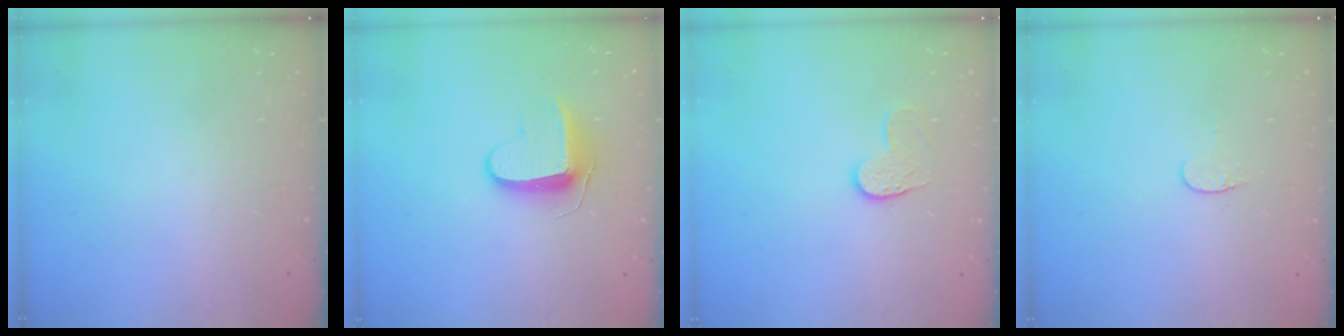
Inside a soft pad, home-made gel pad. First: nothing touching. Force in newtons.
{"total": 8.9, "press": 8.9, "slide": 0.8}
{"total": 6.6, "press": 6.6, "slide": 0.3}
{"total": 3.2, "press": 3.1, "slide": 0.4}